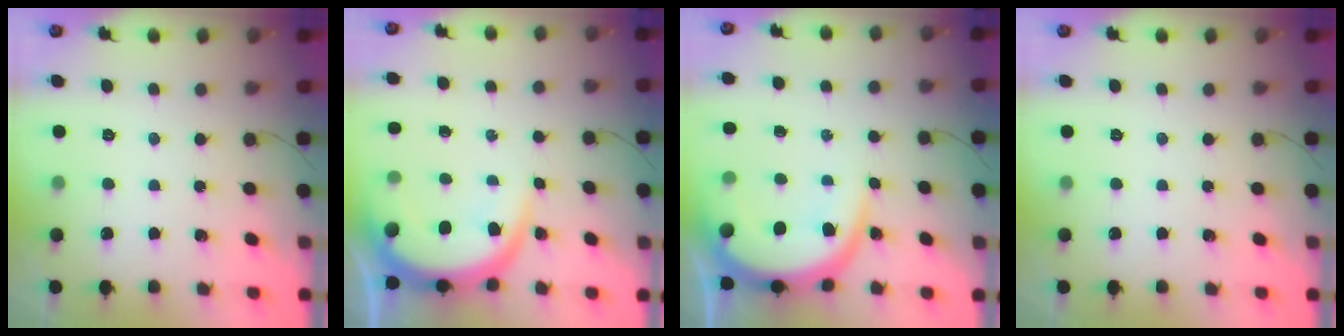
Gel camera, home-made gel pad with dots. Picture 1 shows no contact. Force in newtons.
{"total": 9.0, "press": 9.0, "slide": 0.9}
{"total": 12.0, "press": 12.0, "slide": 1.2}
{"total": 0.0}